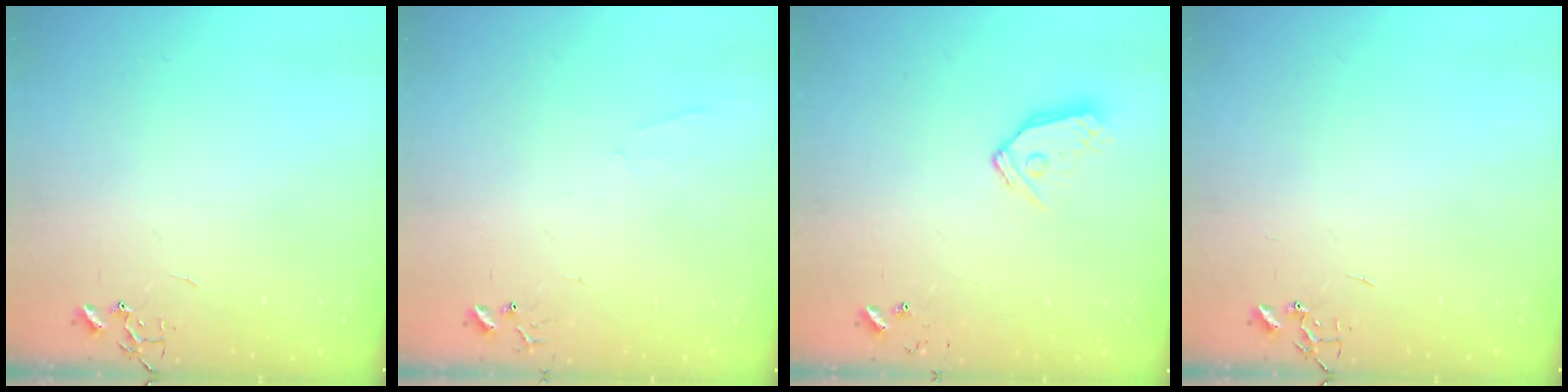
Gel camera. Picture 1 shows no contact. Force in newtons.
{"total": 3.8, "press": 3.7, "slide": 0.6}
{"total": 10.1, "press": 10.1, "slide": 1.2}
{"total": 0.0}